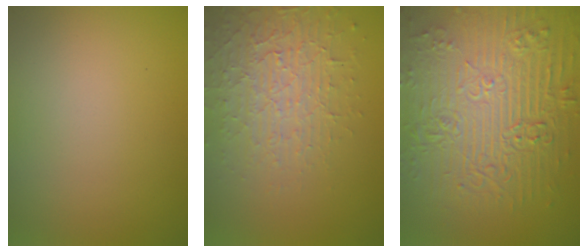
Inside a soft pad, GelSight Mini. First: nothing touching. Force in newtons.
{"total": 4.0, "press": 3.7, "slide": 1.4}
{"total": 11.8, "press": 7.8, "slide": 8.8}